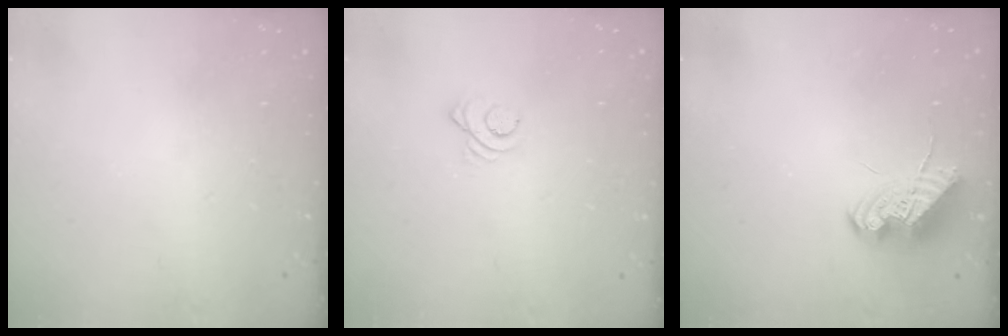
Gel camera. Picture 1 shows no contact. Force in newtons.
{"total": 2.5, "press": 2.5, "slide": 0.1}
{"total": 10.7, "press": 10.6, "slide": 1.6}